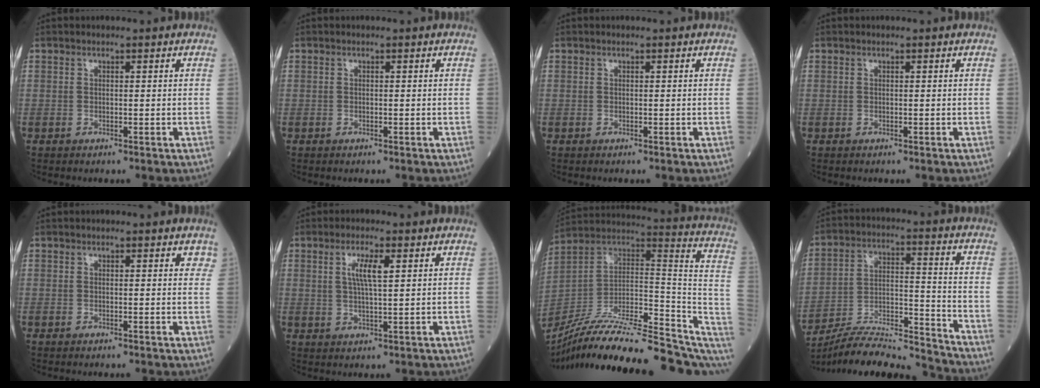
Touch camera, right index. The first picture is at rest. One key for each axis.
{"total": 0.0}
{"total": 0.0}
{"total": 0.0}
{"total": 1.7, "fx": 1.3, "fy": 0.8, "fz": 0.9, "tx": 0.001, "ty": 0.001, "tz": 0.007}
{"total": 4.4, "fx": 1.5, "fy": 0.5, "fz": 4.1, "tx": -0.079, "ty": 0.001, "tz": 0.027}
{"total": 29.8, "fx": -22.7, "fy": 6.7, "fz": 18.1, "tx": -0.250, "ty": 0.007, "tz": -0.356}
{"total": 16.2, "fx": -15.8, "fy": -0.6, "fz": 3.8, "tx": -0.065, "ty": 0.023, "tz": -0.268}